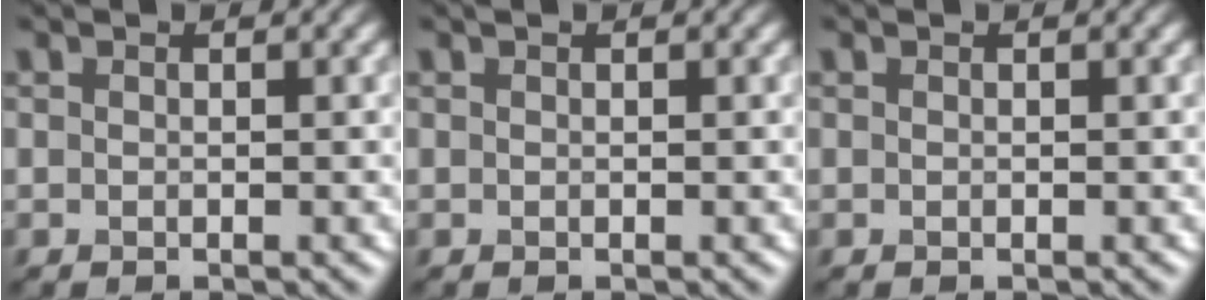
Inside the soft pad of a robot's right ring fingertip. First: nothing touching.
{"total": 0.0}
{"total": 0.0}